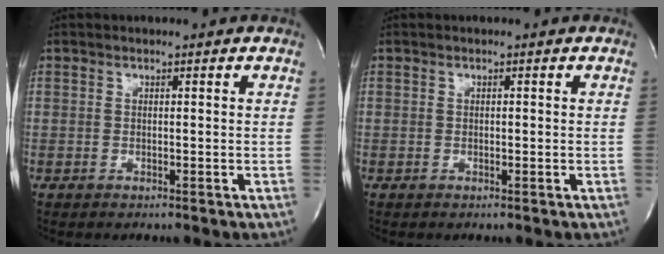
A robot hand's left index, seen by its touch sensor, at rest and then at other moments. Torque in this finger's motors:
{"motor_torque": [-0.15, 0.21, -0.06, -0.01]}